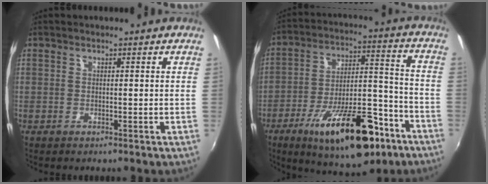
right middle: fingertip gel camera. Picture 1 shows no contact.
{"total": 22.3, "force": [-13.1, 8.1, 16.2], "torque": [-0.260, -0.006, -0.191]}